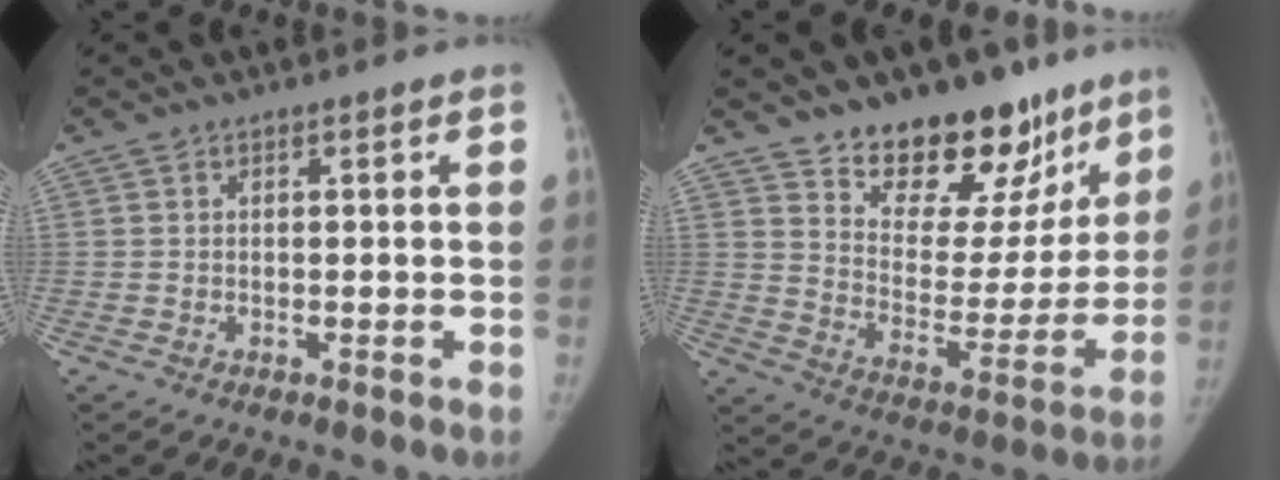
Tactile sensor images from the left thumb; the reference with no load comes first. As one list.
[{"total": 21.7, "force": [15.7, 11.1, 10.0], "torque": [-0.086, -0.102, 0.237]}]